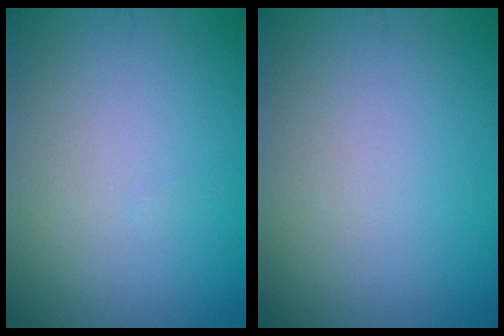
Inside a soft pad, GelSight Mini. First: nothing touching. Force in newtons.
{"total": 0.0}